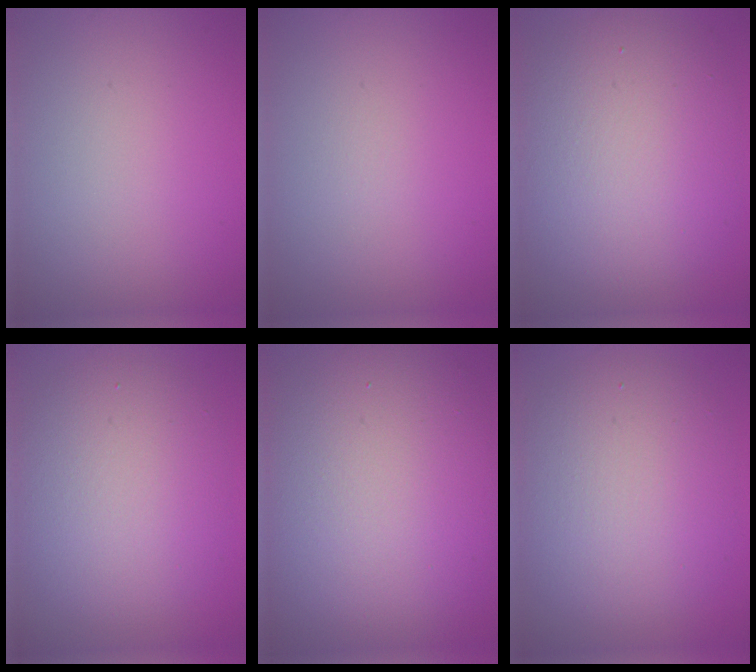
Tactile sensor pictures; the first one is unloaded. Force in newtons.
{"total": 0.0}
{"total": 9.8, "press": 9.8, "slide": 0.9}
{"total": 6.8, "press": 6.8, "slide": 0.5}
{"total": 13.5, "press": 13.5, "slide": 0.3}
{"total": 7.8, "press": 7.8, "slide": 0.5}